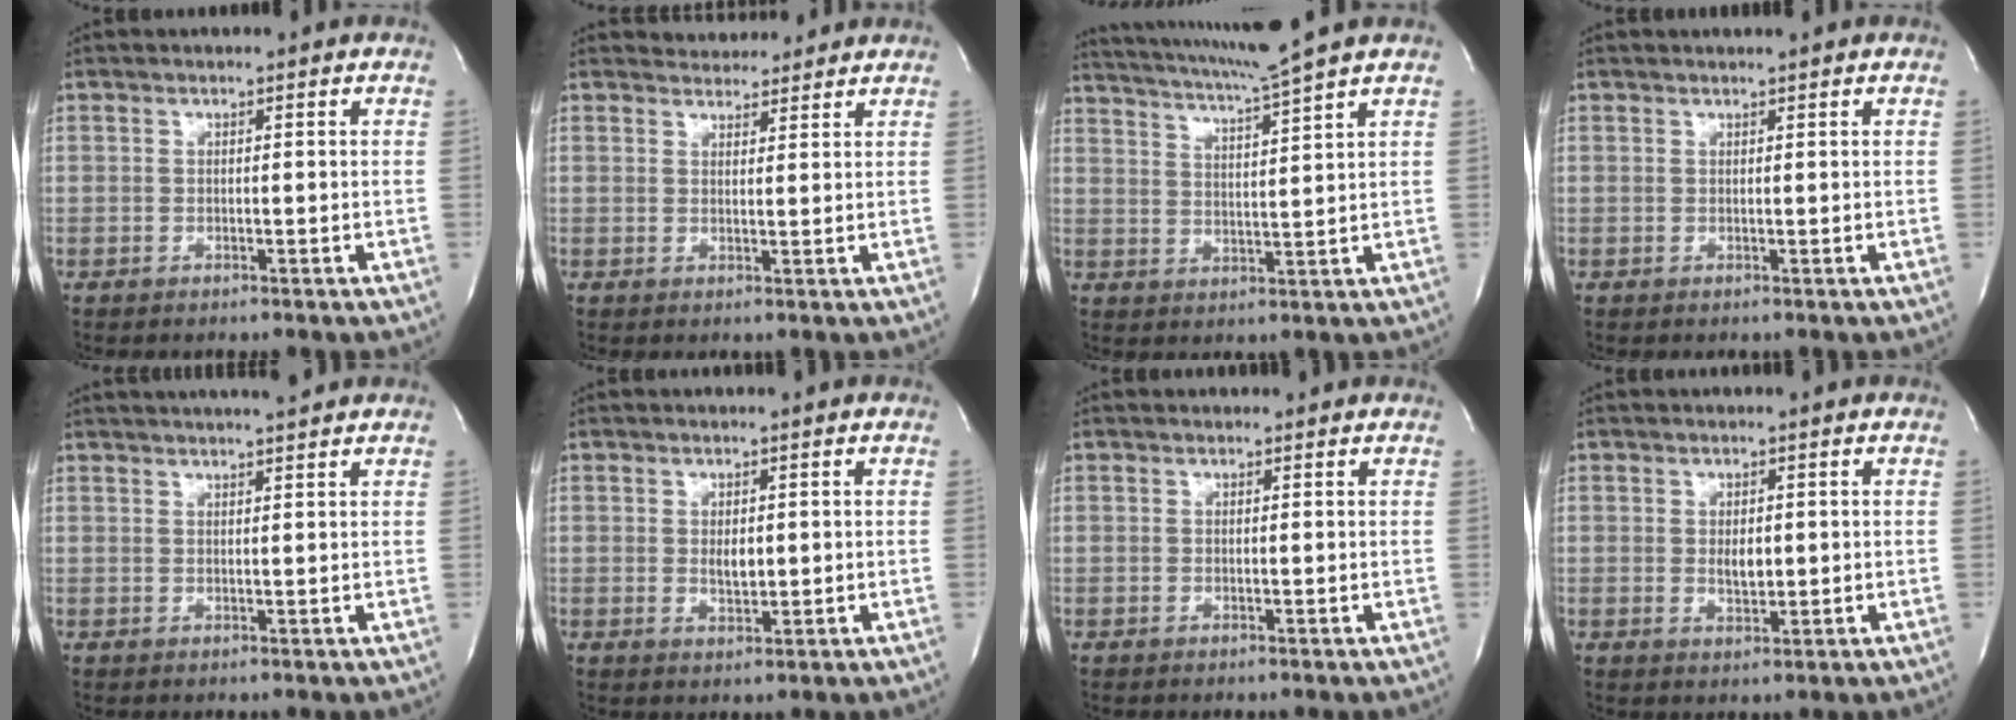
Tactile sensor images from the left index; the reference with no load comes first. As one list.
[{"total": 3.8, "force": [3.7, 0.9, 0.1], "torque": [-0.006, 0.008, 0.053]}, {"total": 10.7, "force": [9.1, -2.4, 5.0], "torque": [-0.095, -0.014, 0.145]}, {"total": 0.7, "force": [0.6, -0.3, 0.3], "torque": [-0.006, -0.004, 0.013]}, {"total": 7.1, "force": [6.3, 0.0, 3.4], "torque": [-0.055, 0.016, 0.083]}, {"total": 2.1, "force": [0.1, 1.0, 1.8], "torque": [-0.031, -0.010, 0.005]}, {"total": 0.7, "force": [0.6, 0.2, -0.1], "torque": [-0.009, 0.004, 0.007]}, {"total": 2.3, "force": [0.1, 1.1, 2.0], "torque": [-0.034, -0.009, 0.004]}]